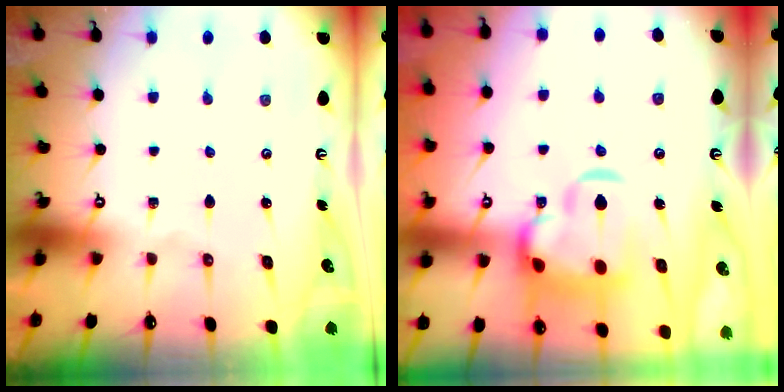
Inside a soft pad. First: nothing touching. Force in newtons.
{"total": 9.7, "press": 9.5, "slide": 2.0}